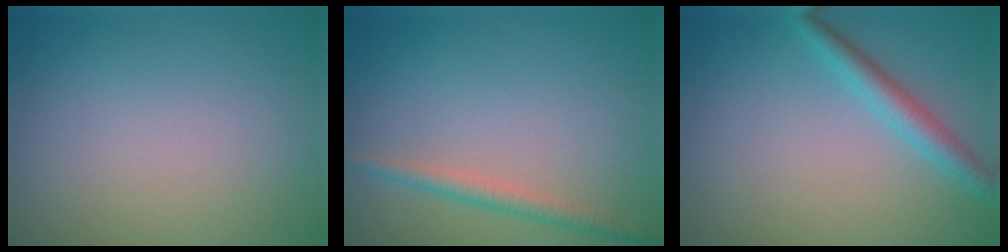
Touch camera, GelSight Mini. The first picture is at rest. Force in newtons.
{"total": 1.8, "press": 1.8, "slide": 0.1}
{"total": 2.6, "press": 2.5, "slide": 0.1}